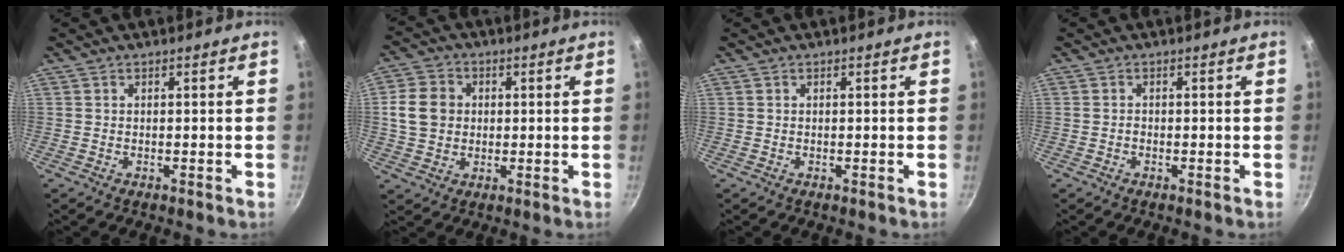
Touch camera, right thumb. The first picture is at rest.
{"total": 8.5, "force": [1.0, 7.3, 4.3], "torque": [-0.056, 0.005, 0.009]}
{"total": 0.0}
{"total": 0.6, "force": [-0.2, 0.5, 0.3], "torque": [-0.005, 0.002, -0.006]}